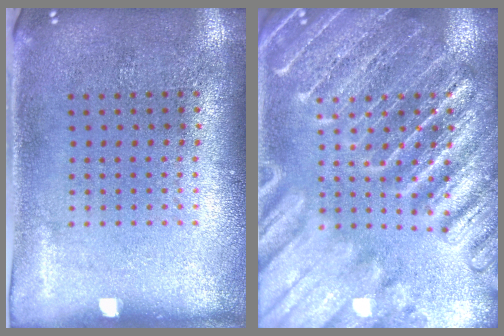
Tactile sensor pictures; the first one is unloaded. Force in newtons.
{"total": 4.1, "press": 4.1, "slide": 0.5}